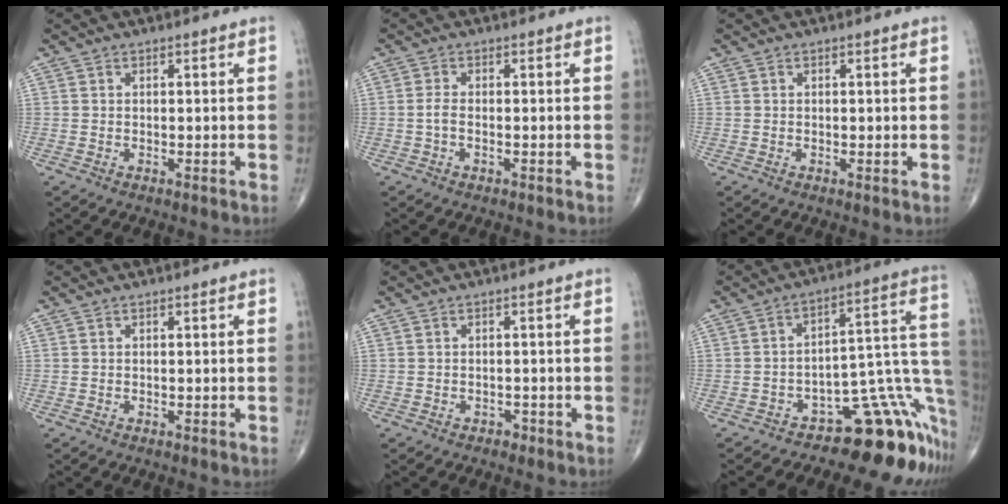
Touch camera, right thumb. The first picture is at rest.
{"total": 1.7, "force": [-0.5, 0.7, 1.5], "torque": [-0.034, 0.004, -0.012]}
{"total": 0.5, "force": [0.0, 0.3, 0.4], "torque": [-0.004, 0.000, 0.002]}
{"total": 0.0}
{"total": 1.1, "force": [-0.8, 0.7, 0.2], "torque": [0.002, 0.005, -0.015]}
{"total": 16.0, "force": [-11.1, 6.1, 9.7], "torque": [-0.032, 0.141, -0.155]}